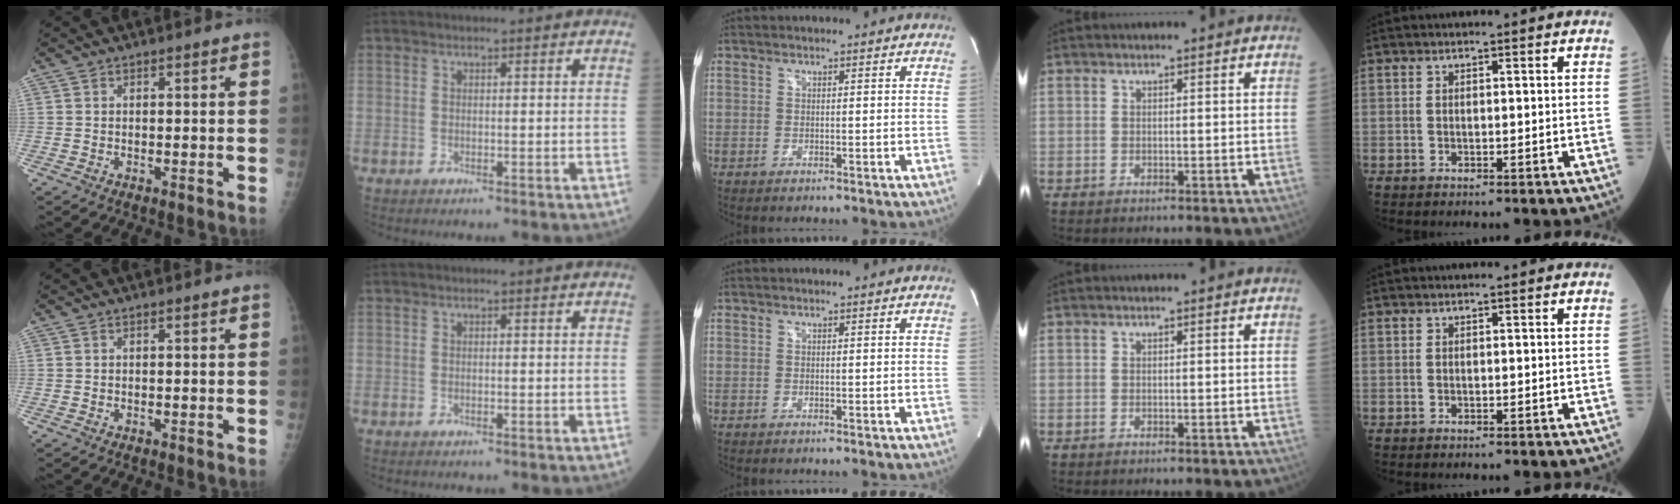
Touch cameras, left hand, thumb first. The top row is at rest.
{}